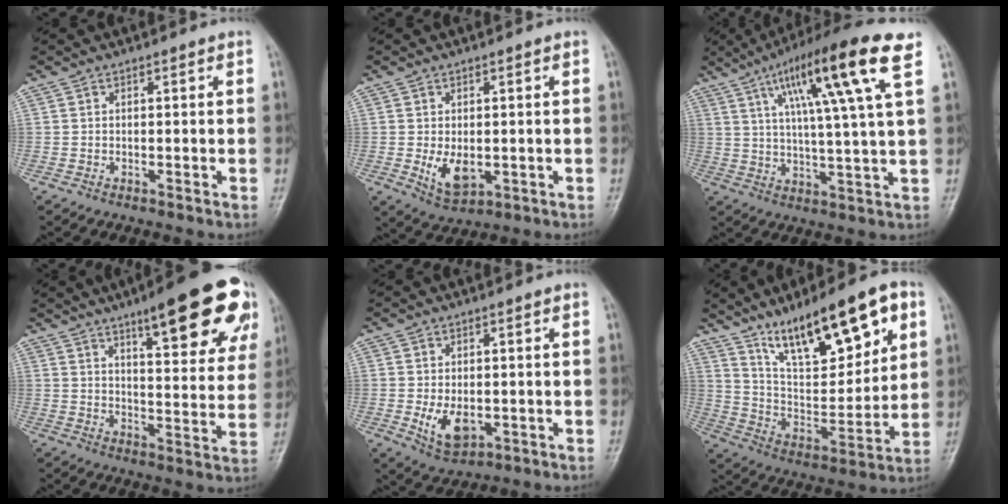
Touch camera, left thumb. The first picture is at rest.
{"total": 5.9, "force": [-0.7, 3.6, 4.6], "torque": [-0.070, -0.013, -0.002]}
{"total": 17.4, "force": [7.9, 1.2, 15.5], "torque": [-0.254, -0.010, 0.124]}
{"total": 20.6, "force": [11.7, 5.5, 16.0], "torque": [-0.180, -0.036, 0.158]}
{"total": 6.4, "force": [-1.3, 4.1, 4.7], "torque": [-0.070, -0.007, -0.012]}
{"total": 21.4, "force": [12.1, 7.3, 16.1], "torque": [-0.216, -0.041, 0.215]}